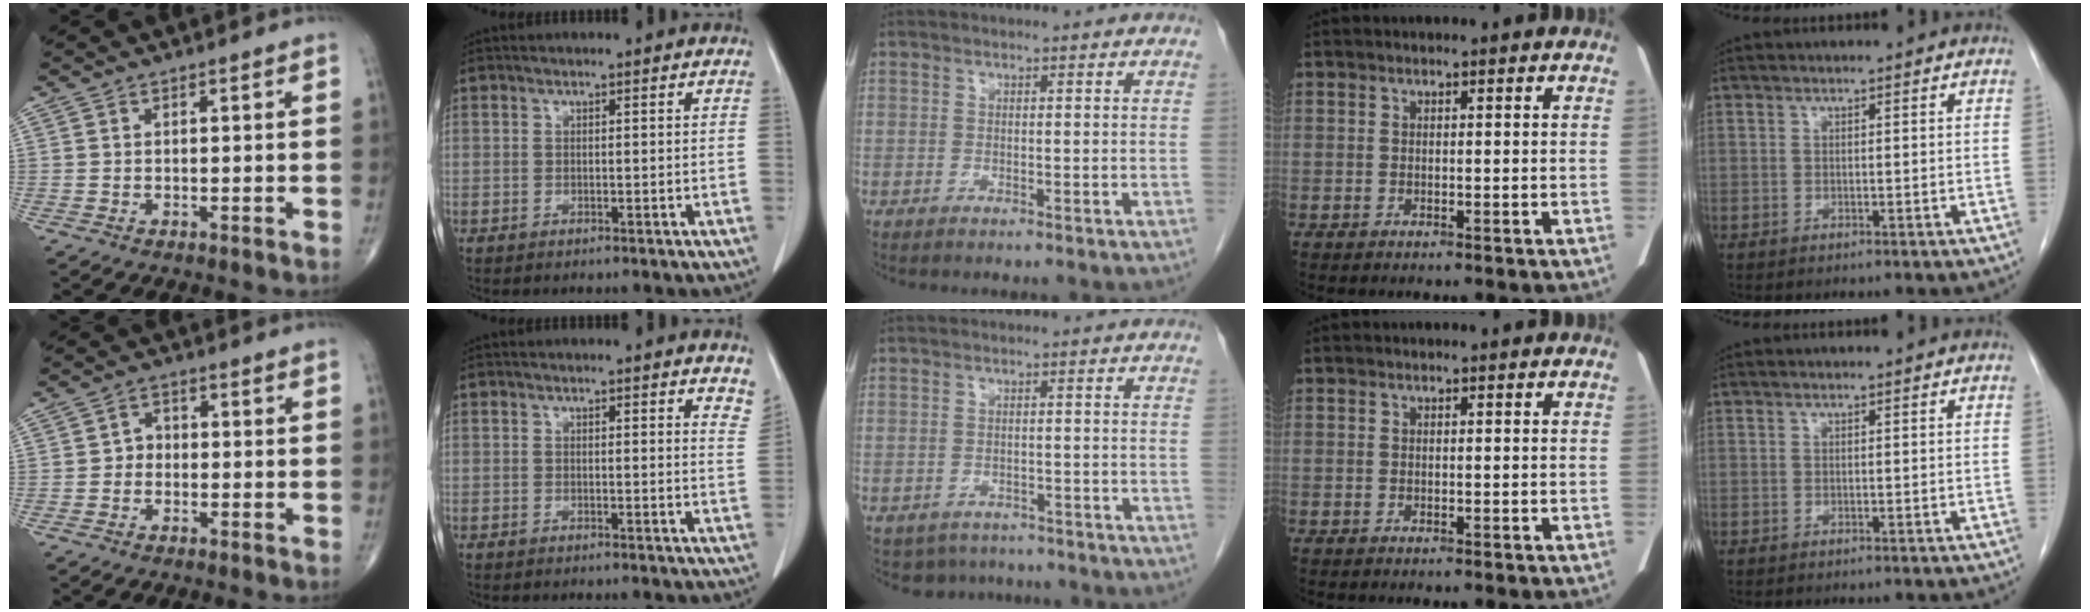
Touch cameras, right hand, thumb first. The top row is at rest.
{"thumb": {"total": 2.7, "force": [-0.7, 2.2, 1.3], "torque": [-0.004, 0.013, -0.022]}, "index": {"total": 5.5, "force": [5.0, 1.3, 2.0], "torque": [-0.008, -0.018, 0.035]}, "middle": {"total": 5.5, "force": [-4.7, 2.9, 0.4], "torque": [0.002, 0.005, -0.056]}}